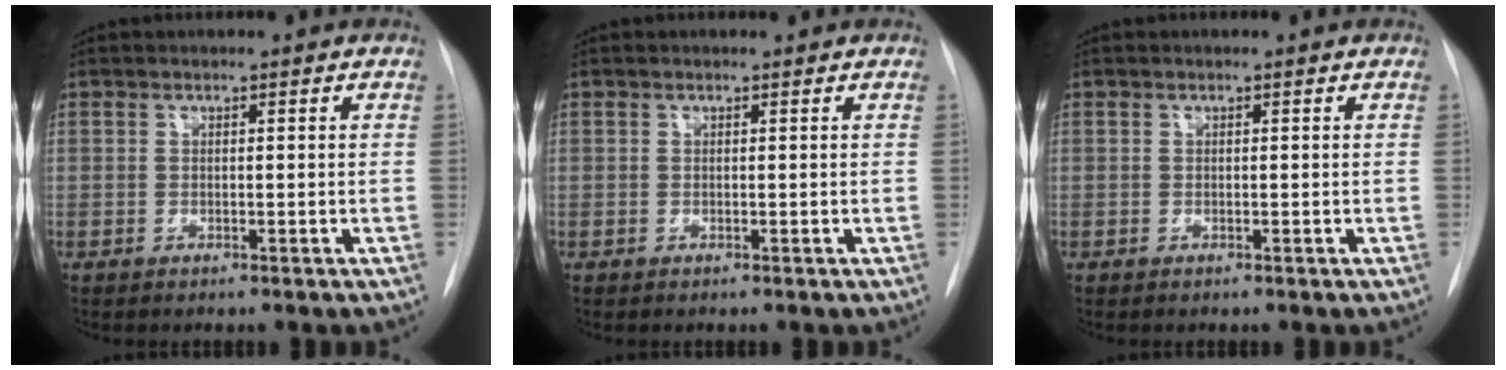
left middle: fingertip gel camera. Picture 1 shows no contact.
{"total": 0.0}
{"total": 0.0}